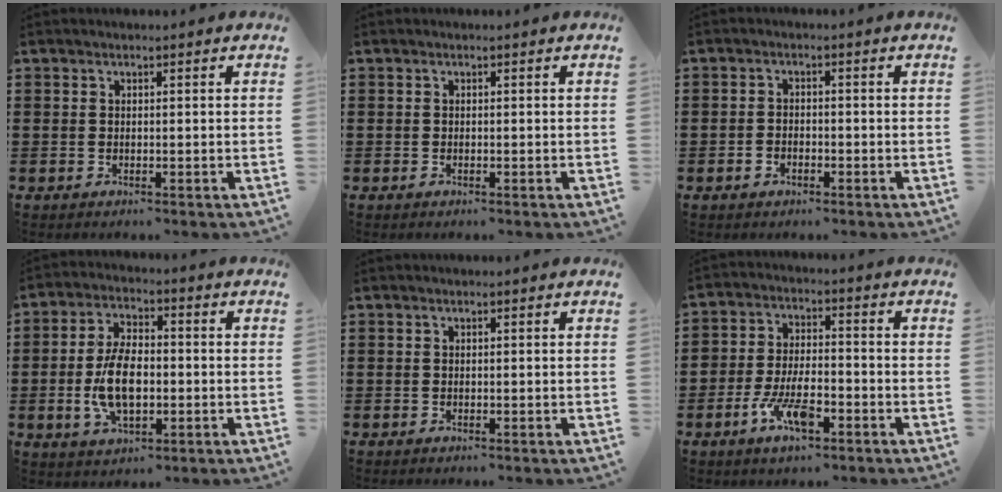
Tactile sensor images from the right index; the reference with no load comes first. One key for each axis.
{"total": 0.0}
{"total": 1.4, "fx": -0.9, "fy": 0.9, "fz": 0.5, "tx": -0.011, "ty": -0.001, "tz": -0.019}
{"total": 8.9, "fx": -1.4, "fy": 4.6, "fz": 7.5, "tx": -0.164, "ty": 0.001, "tz": -0.029}
{"total": 0.0}
{"total": 7.3, "fx": -3.9, "fy": 3.0, "fz": 5.4, "tx": -0.118, "ty": 0.004, "tz": -0.074}